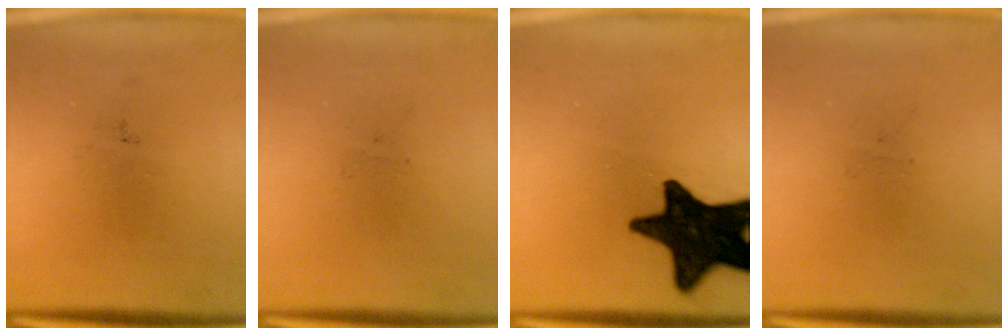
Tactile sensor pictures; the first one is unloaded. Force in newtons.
{"total": 0.0}
{"total": 16.9}
{"total": 0.0}